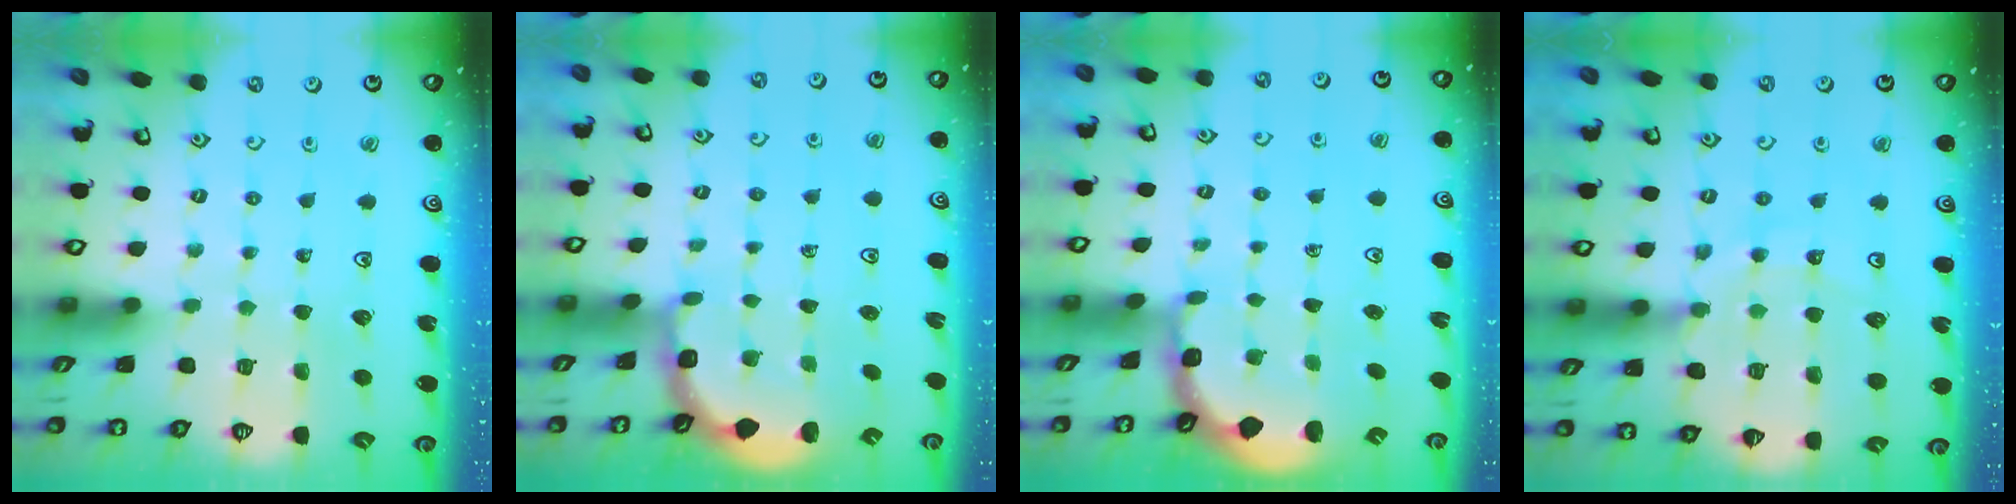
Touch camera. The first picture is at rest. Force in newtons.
{"total": 1.9, "press": 1.8, "slide": 0.4}
{"total": 1.2, "press": 1.1, "slide": 0.4}
{"total": 12.0, "press": 11.9, "slide": 1.5}